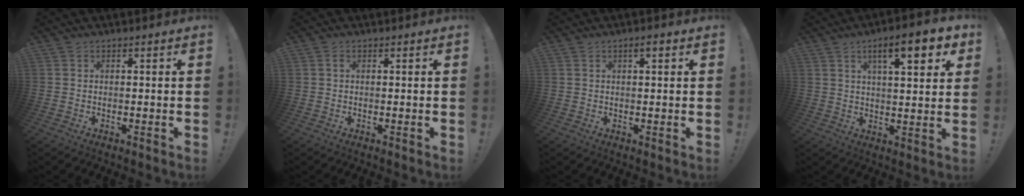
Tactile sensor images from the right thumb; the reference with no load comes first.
{"total": 1.1, "force": [0.4, 0.6, 0.8], "torque": [-0.010, -0.001, 0.006]}
{"total": 2.1, "force": [1.0, 0.5, 1.8], "torque": [-0.031, 0.003, 0.014]}
{"total": 11.9, "force": [5.5, 2.8, 10.1], "torque": [-0.141, -0.018, 0.082]}